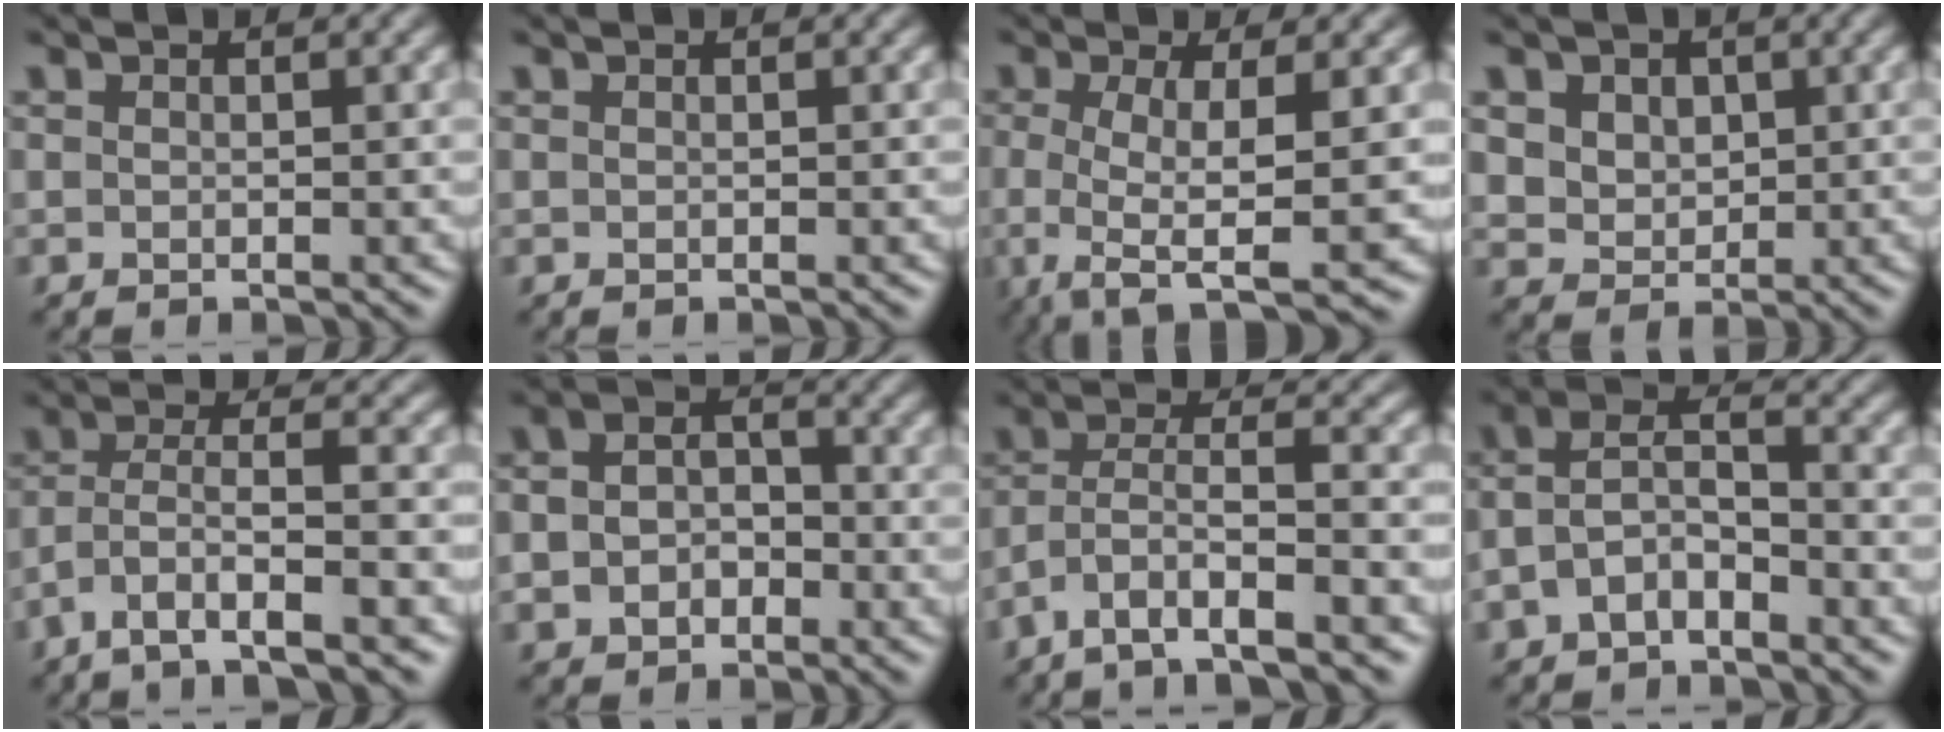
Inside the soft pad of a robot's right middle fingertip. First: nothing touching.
{"total": 0.0}
{"total": 6.9, "force": [-1.3, 2.0, 6.5], "torque": [-0.106, -0.012, -0.026]}
{"total": 5.0, "force": [2.3, 3.7, 2.3], "torque": [-0.056, 0.010, 0.039]}
{"total": 6.3, "force": [-3.5, 1.8, 4.9], "torque": [-0.096, 0.002, -0.069]}
{"total": 4.4, "force": [-1.1, 3.4, 2.6], "torque": [-0.050, -0.002, -0.023]}
{"total": 7.0, "force": [-4.1, 2.1, 5.3], "torque": [-0.100, 0.005, -0.082]}
{"total": 4.4, "force": [-1.8, 2.5, 3.1], "torque": [-0.064, 0.015, -0.041]}